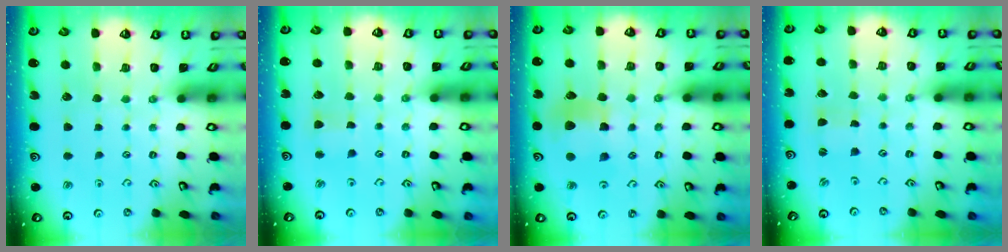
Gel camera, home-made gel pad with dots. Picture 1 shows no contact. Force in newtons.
{"total": 3.7, "press": 3.7, "slide": 0.4}
{"total": 8.9, "press": 8.8, "slide": 1.5}
{"total": 0.0}